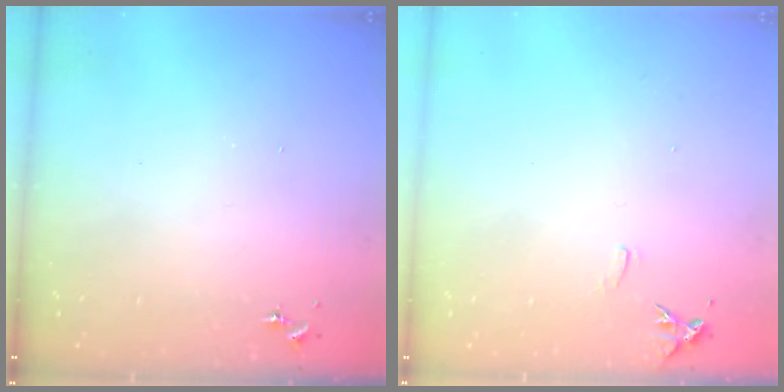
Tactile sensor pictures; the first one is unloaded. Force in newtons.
{"total": 7.0, "press": 7.0, "slide": 0.8}